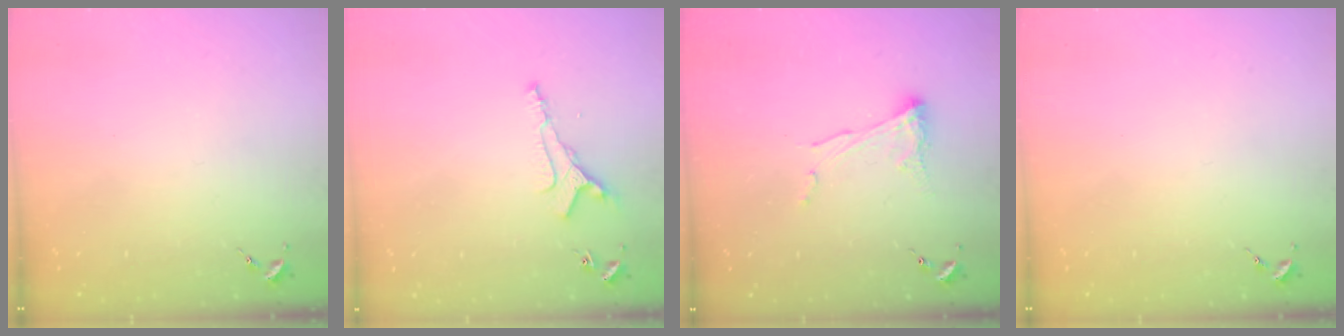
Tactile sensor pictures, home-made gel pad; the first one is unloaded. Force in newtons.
{"total": 6.0, "press": 6.0, "slide": 0.9}
{"total": 8.2, "press": 8.1, "slide": 0.4}
{"total": 0.0}